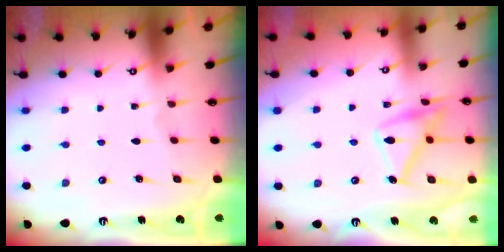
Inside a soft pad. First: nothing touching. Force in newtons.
{"total": 16.6, "press": 16.6, "slide": 0.9}